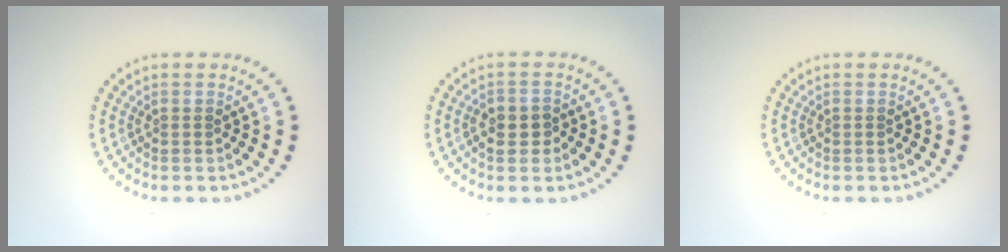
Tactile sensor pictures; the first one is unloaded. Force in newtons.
{"total": 2.4, "press": 2.3, "slide": 0.6}
{"total": 0.0}